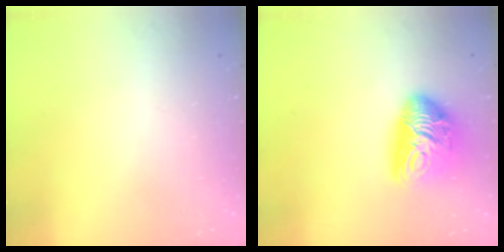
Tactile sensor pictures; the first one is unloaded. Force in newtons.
{"total": 14.9, "press": 14.9, "slide": 0.2}